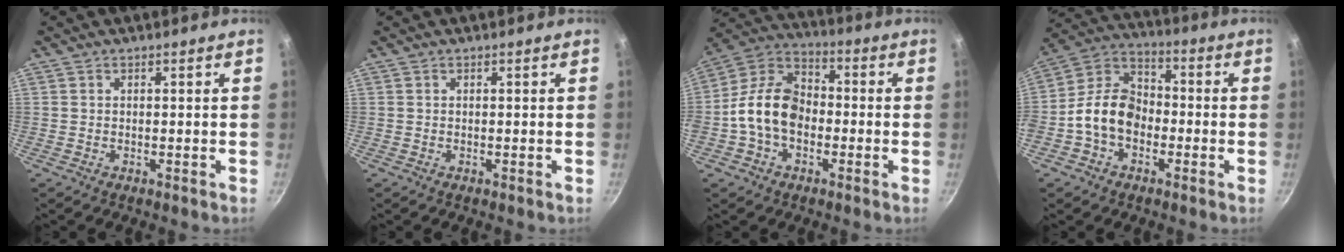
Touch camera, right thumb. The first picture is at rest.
{"total": 0.0}
{"total": 13.3, "force": [-2.2, 9.4, 9.2], "torque": [-0.138, 0.040, -0.060]}
{"total": 12.2, "force": [-2.9, 8.9, 7.8], "torque": [-0.108, 0.043, -0.073]}